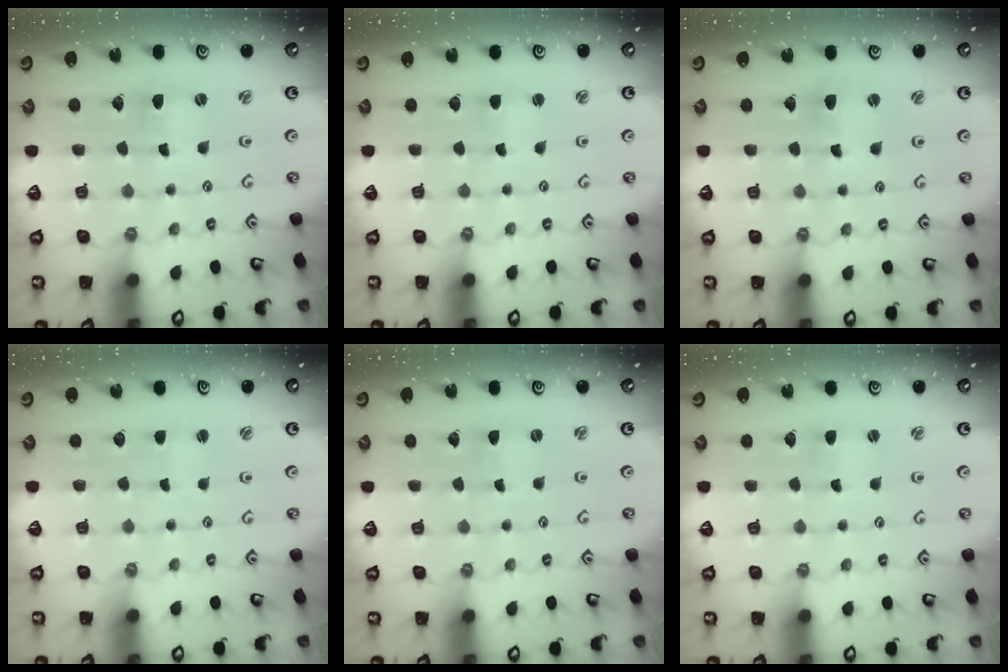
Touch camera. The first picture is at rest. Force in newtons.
{"total": 2.1, "press": 2.1, "slide": 0.2}
{"total": 3.5, "press": 3.4, "slide": 0.5}
{"total": 0.8, "press": 0.7, "slide": 0.3}
{"total": 0.0}
{"total": 0.7, "press": 0.7, "slide": 0.2}